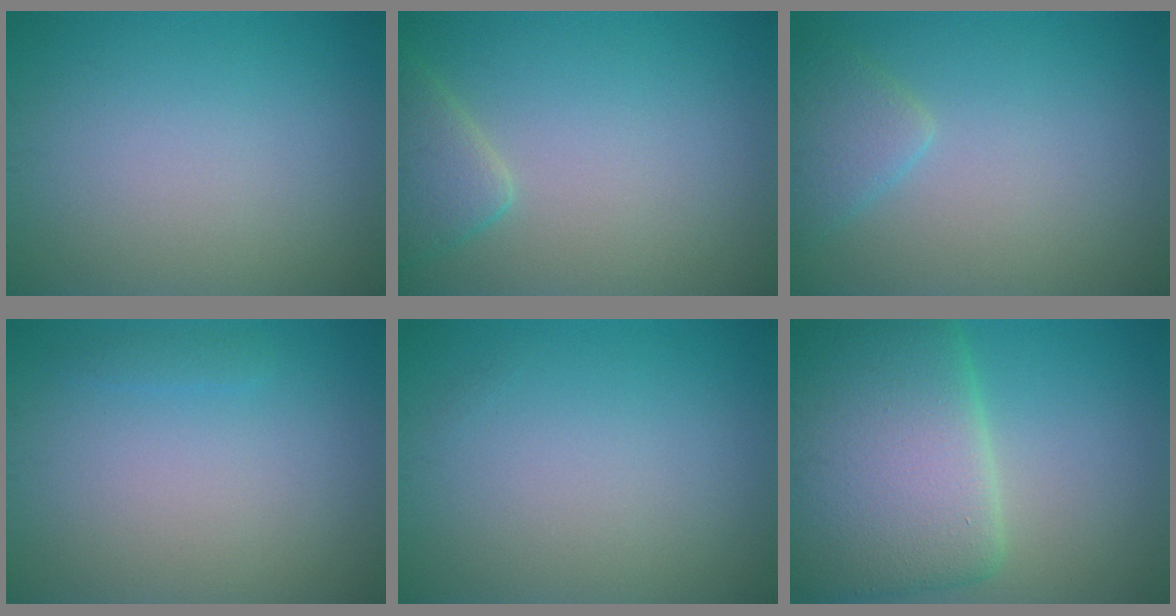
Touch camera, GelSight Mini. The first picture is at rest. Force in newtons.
{"total": 2.9, "press": 2.9, "slide": 0.2}
{"total": 2.3, "press": 2.3, "slide": 0.1}
{"total": 0.7, "press": 0.7, "slide": 0.1}
{"total": 0.0}
{"total": 12.4, "press": 12.3, "slide": 0.6}